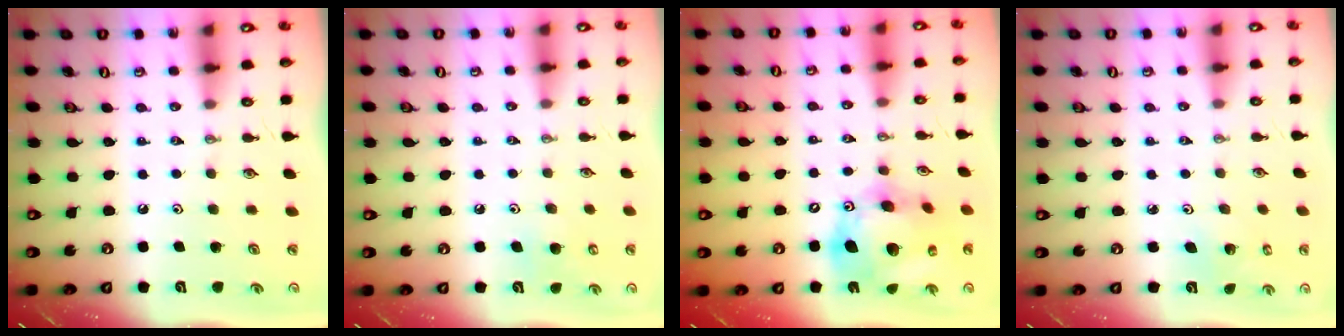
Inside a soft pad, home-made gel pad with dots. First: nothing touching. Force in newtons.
{"total": 6.7, "press": 6.7, "slide": 0.6}
{"total": 20.4, "press": 20.2, "slide": 3.3}
{"total": 2.2, "press": 2.2, "slide": 0.2}